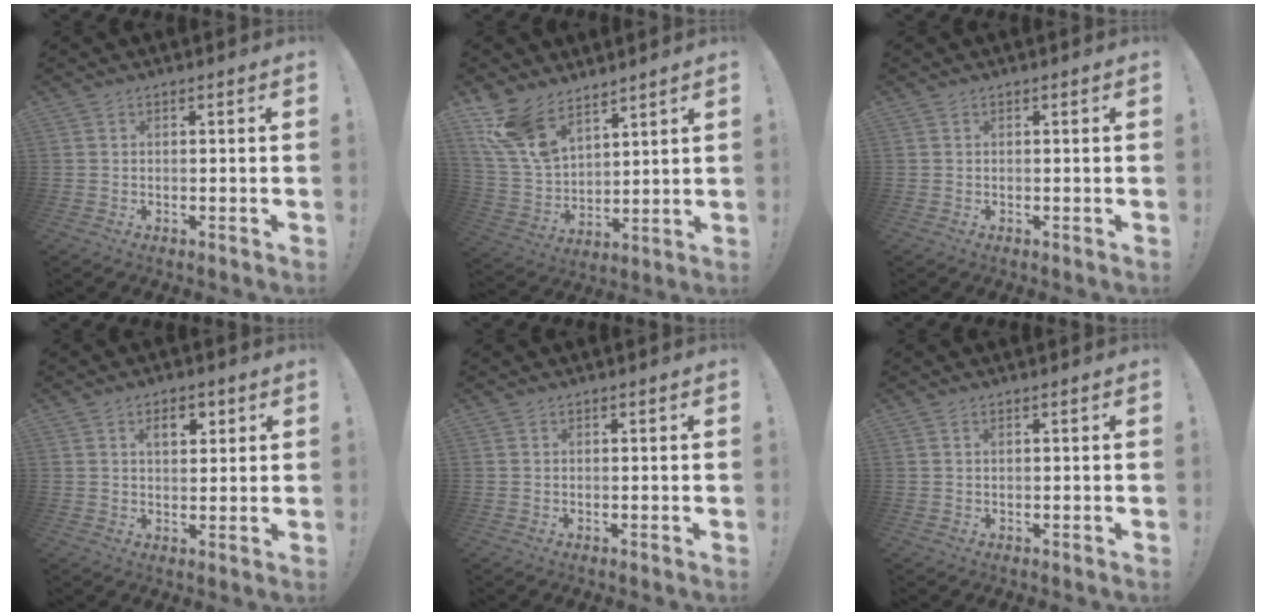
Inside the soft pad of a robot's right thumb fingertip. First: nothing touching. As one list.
[{"total": 13.5, "force": [10.1, 6.8, 5.8], "torque": [-0.132, -0.065, 0.198]}, {"total": 0.0}, {"total": 5.8, "force": [2.5, 3.3, 4.0], "torque": [-0.048, -0.003, 0.038]}, {"total": 0.0}, {"total": 0.5, "force": [0.3, 0.1, 0.4], "torque": [-0.003, -0.002, 0.006]}]